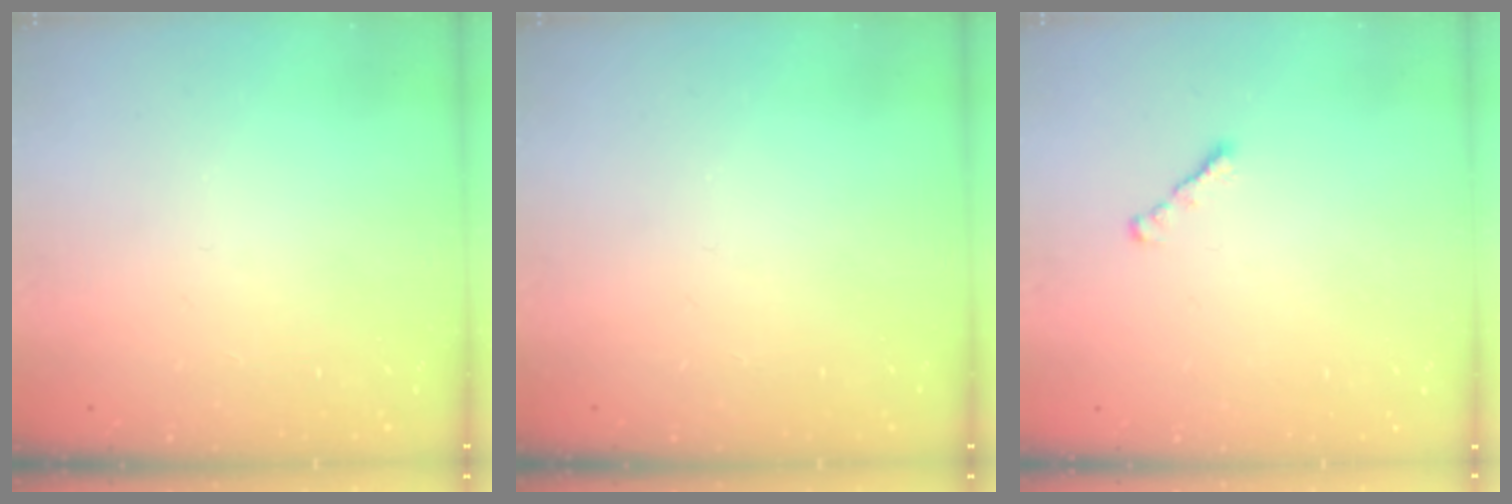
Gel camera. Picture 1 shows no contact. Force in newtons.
{"total": 0.0}
{"total": 1.8, "press": 1.7, "slide": 0.6}